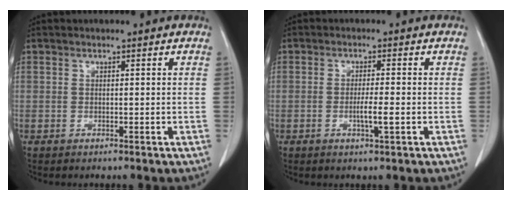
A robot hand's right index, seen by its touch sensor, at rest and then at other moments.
{"total": 3.2, "force": [-0.9, 0.0, 3.1], "torque": [-0.057, -0.004, -0.014]}